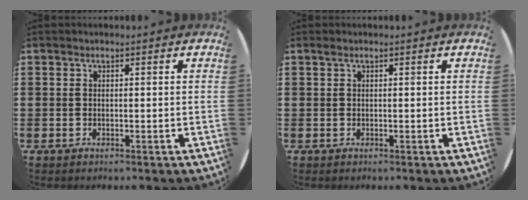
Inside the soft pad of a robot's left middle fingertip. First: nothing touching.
{"total": 0.0}